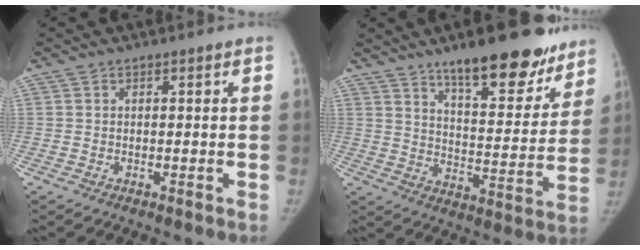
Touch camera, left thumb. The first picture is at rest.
{"total": 20.2, "force": [14.3, 6.8, 12.4], "torque": [-0.120, -0.081, 0.211]}